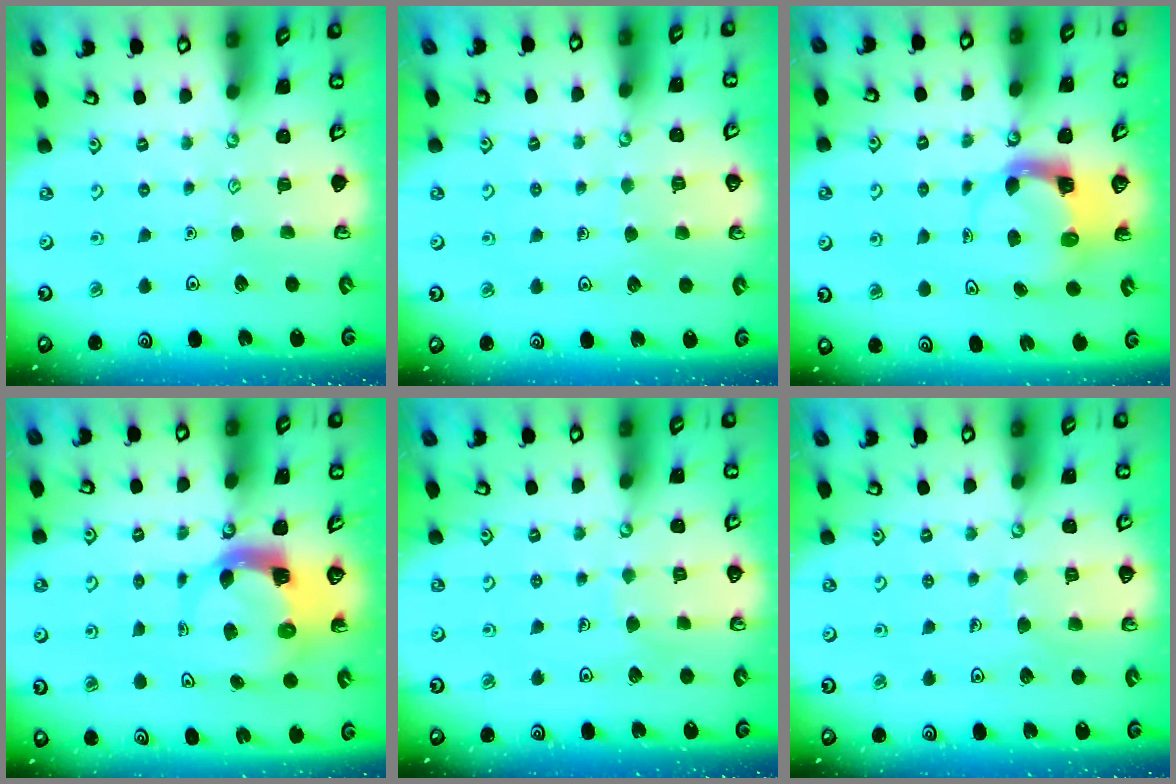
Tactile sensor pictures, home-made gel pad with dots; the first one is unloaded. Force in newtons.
{"total": 4.8, "press": 4.8, "slide": 0.4}
{"total": 3.6, "press": 3.6, "slide": 0.5}
{"total": 4.7, "press": 4.6, "slide": 0.7}
{"total": 4.4, "press": 4.4, "slide": 0.4}
{"total": 5.9, "press": 5.9, "slide": 0.5}